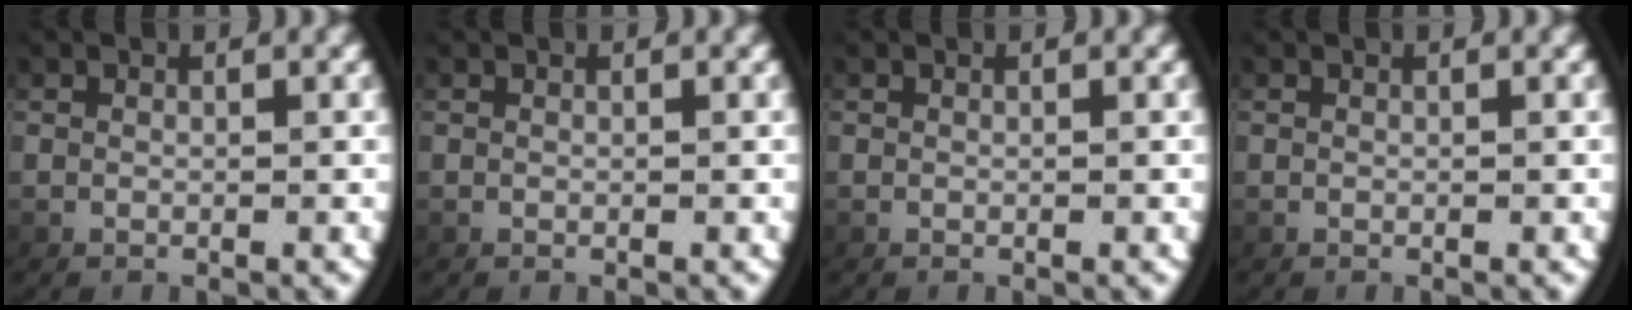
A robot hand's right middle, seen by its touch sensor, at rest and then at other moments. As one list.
[{"total": 0.0}, {"total": 0.0}, {"total": 0.0}]